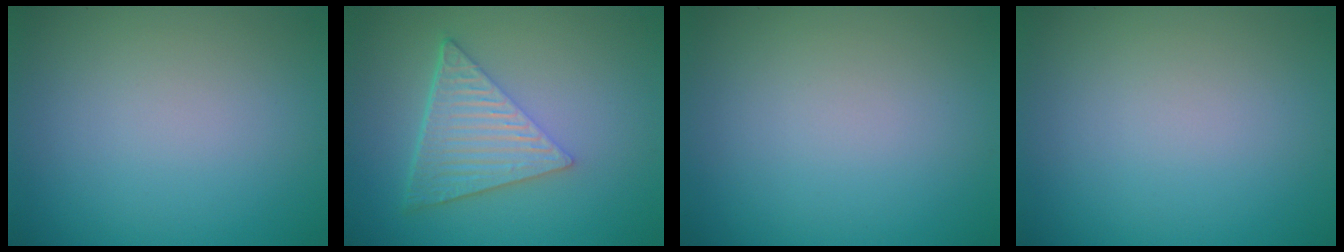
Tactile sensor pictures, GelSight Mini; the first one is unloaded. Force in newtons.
{"total": 6.4, "press": 4.4, "slide": 4.6}
{"total": 0.0}
{"total": 0.0}